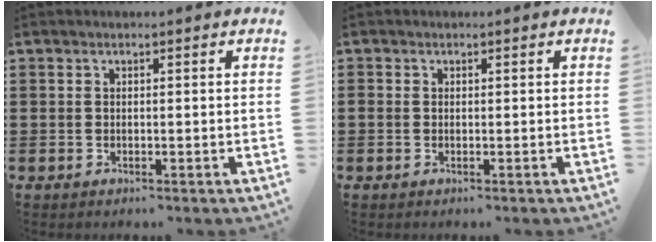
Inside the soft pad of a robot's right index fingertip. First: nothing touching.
{"total": 0.5, "force": [-0.2, 0.5, 0.1], "torque": [-0.003, 0.003, -0.005]}